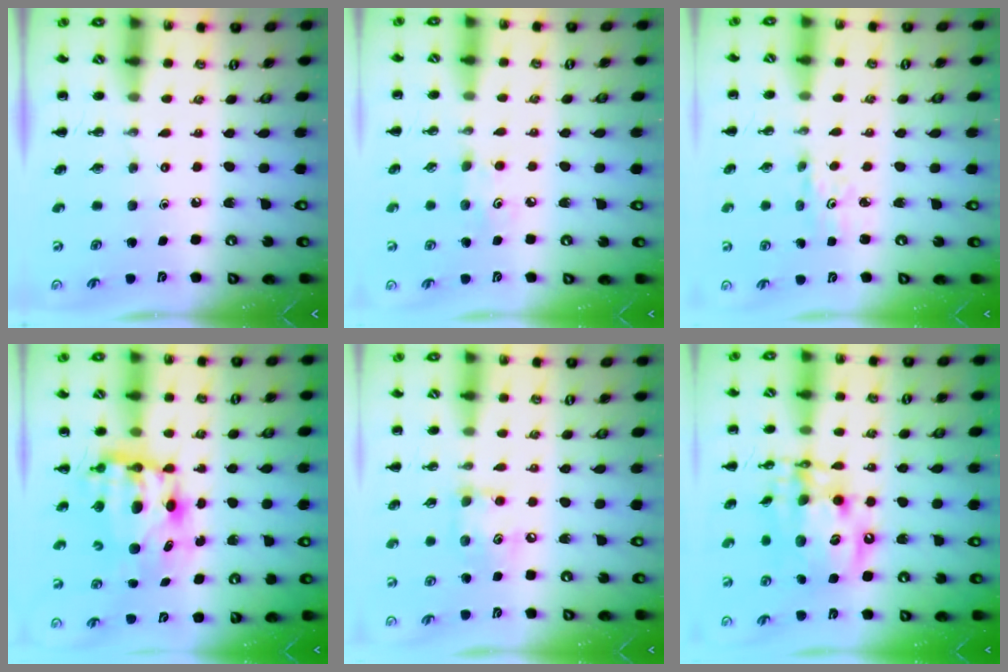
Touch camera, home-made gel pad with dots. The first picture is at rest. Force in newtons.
{"total": 3.1, "press": 3.0, "slide": 0.8}
{"total": 2.3, "press": 2.2, "slide": 0.7}
{"total": 8.4, "press": 8.1, "slide": 2.0}
{"total": 7.7, "press": 7.7, "slide": 0.6}
{"total": 15.4, "press": 15.1, "slide": 3.1}